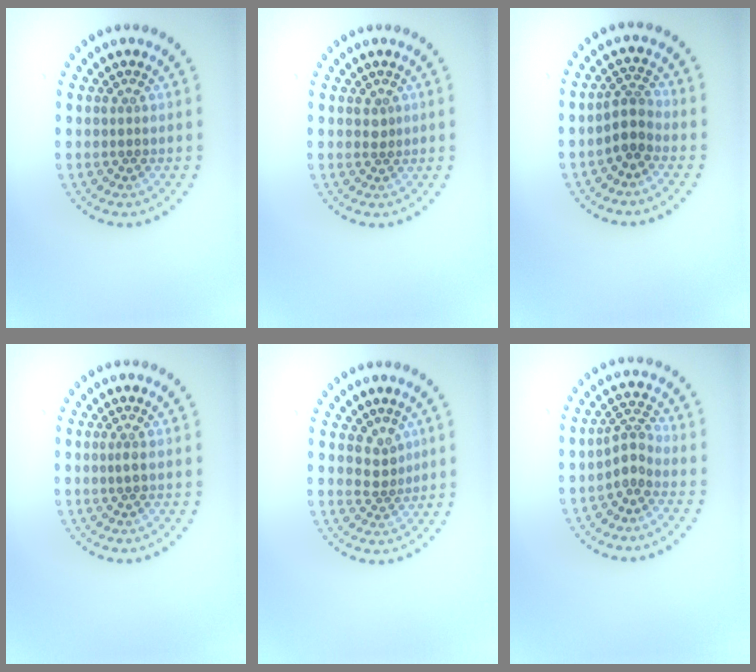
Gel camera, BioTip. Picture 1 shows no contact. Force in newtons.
{"total": 0.9, "press": 0.6, "slide": 0.6}
{"total": 2.2, "press": 1.8, "slide": 1.4}
{"total": 0.6, "press": 0.5, "slide": 0.3}
{"total": 2.0, "press": 1.4, "slide": 1.4}
{"total": 2.1, "press": 1.4, "slide": 1.5}